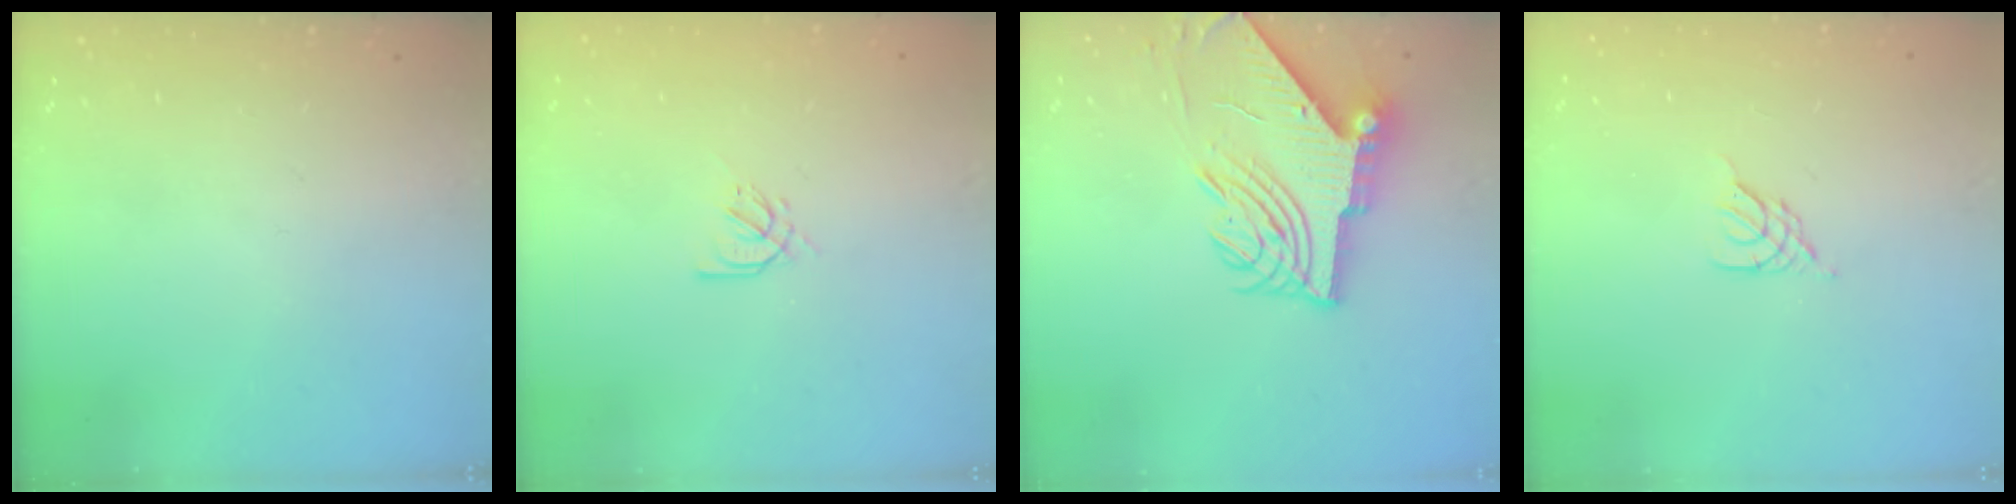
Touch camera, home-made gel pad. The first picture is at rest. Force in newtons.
{"total": 2.4, "press": 2.4, "slide": 0.5}
{"total": 10.9, "press": 10.8, "slide": 1.2}
{"total": 2.3, "press": 2.3, "slide": 0.5}